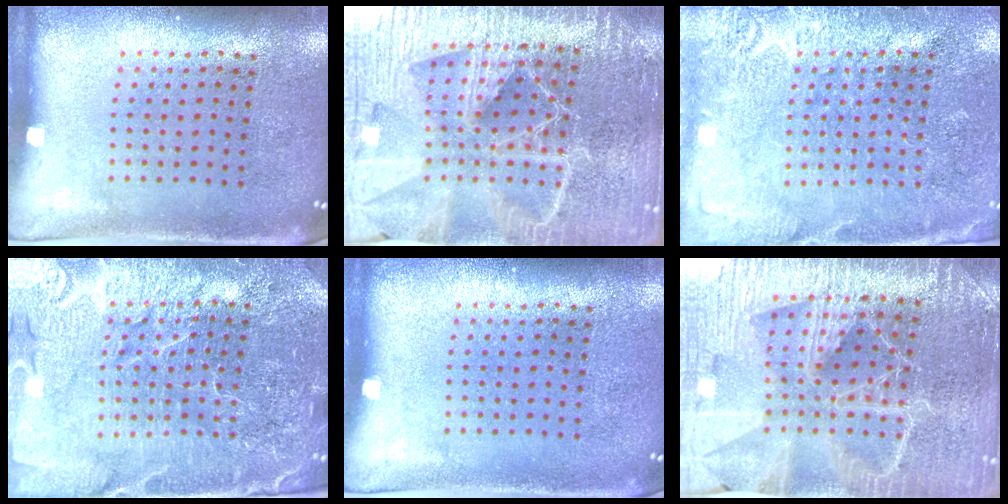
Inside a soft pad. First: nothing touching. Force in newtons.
{"total": 6.3, "press": 5.5, "slide": 3.2}
{"total": 2.8, "press": 2.8, "slide": 0.1}
{"total": 5.0, "press": 4.7, "slide": 1.7}
{"total": 0.0}
{"total": 4.7, "press": 4.4, "slide": 1.7}